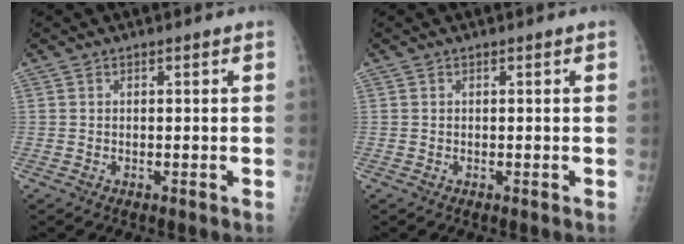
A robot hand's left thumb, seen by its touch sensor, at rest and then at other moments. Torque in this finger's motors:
{"motor_torque": [-0.03, -0.03, -0.07, -0.12, -0.02]}